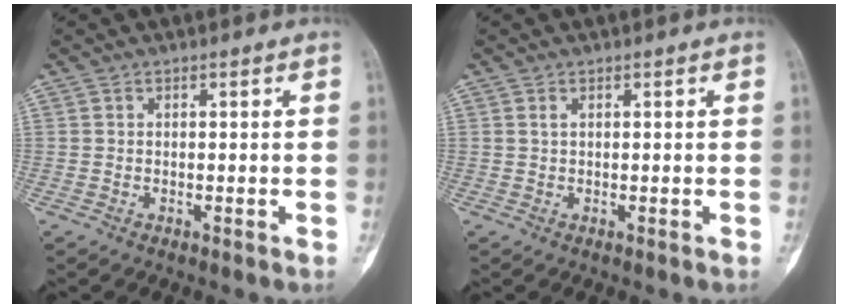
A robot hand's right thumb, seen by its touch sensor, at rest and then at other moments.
{"total": 0.6, "force": [0.3, 0.3, 0.4], "torque": [-0.010, 0.003, 0.006]}